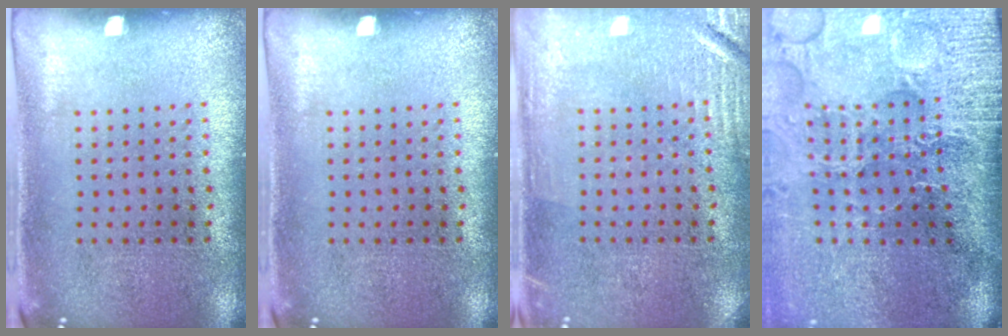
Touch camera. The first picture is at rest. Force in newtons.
{"total": 0.0}
{"total": 2.9, "press": 2.9, "slide": 0.3}
{"total": 5.0, "press": 4.0, "slide": 2.9}